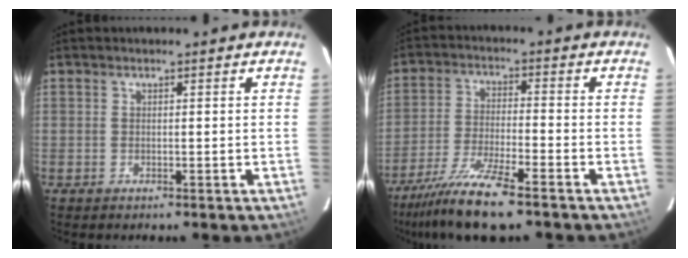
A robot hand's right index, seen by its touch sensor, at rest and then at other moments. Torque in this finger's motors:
{"motor_torque": [1.15, -0.99, 0.60, 0.14]}